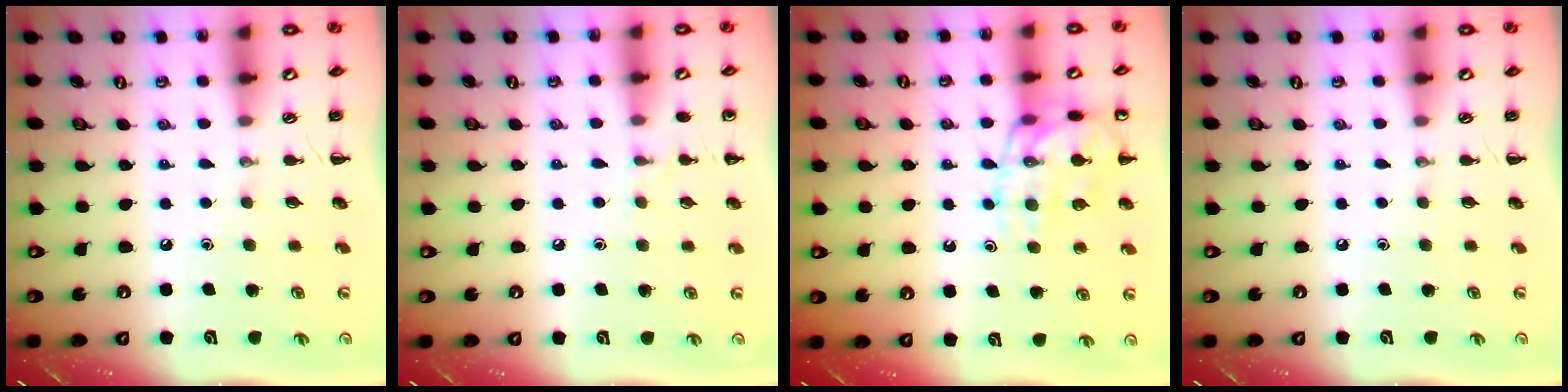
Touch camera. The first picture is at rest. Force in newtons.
{"total": 6.2, "press": 6.0, "slide": 1.9}
{"total": 14.5, "press": 14.4, "slide": 1.7}
{"total": 0.0}